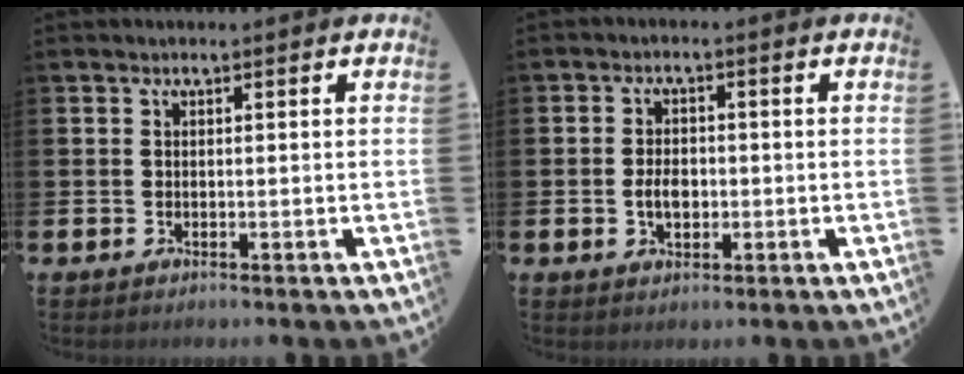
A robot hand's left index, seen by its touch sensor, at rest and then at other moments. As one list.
[{"total": 3.2, "force": [-0.4, 2.1, 2.4], "torque": [-0.024, -0.004, -0.014]}]